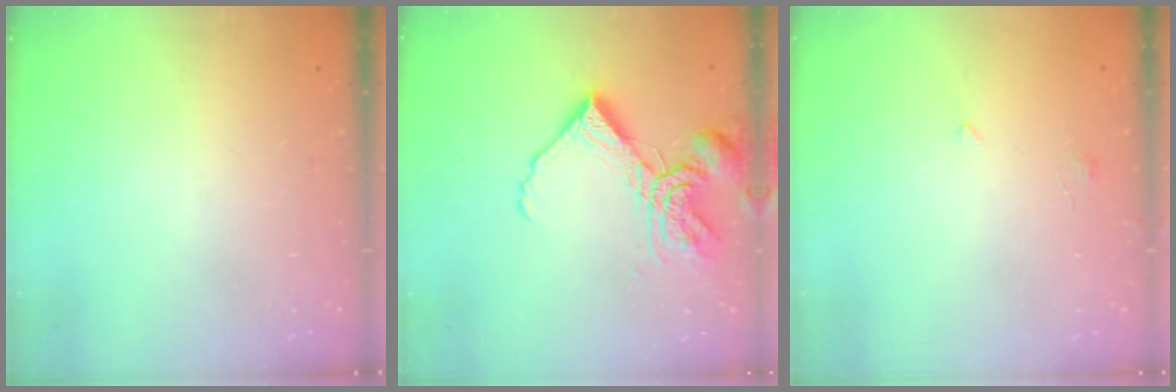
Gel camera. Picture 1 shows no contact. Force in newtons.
{"total": 11.9, "press": 11.8, "slide": 1.4}
{"total": 0.9, "press": 0.8, "slide": 0.4}